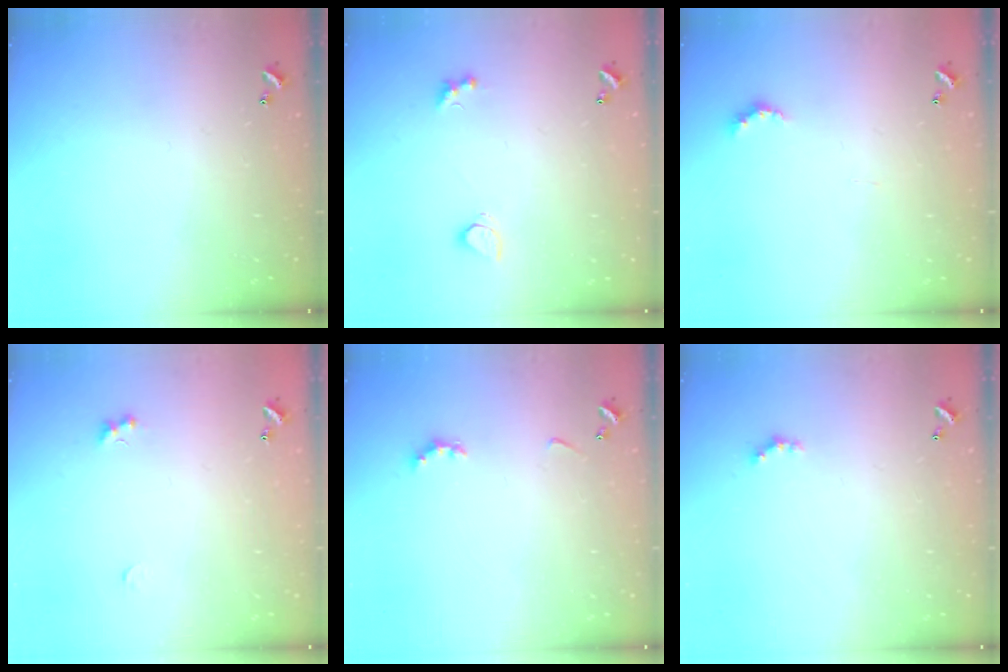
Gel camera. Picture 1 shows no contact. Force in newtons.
{"total": 3.0, "press": 2.7, "slide": 1.1}
{"total": 4.3, "press": 4.3, "slide": 0.7}
{"total": 1.8, "press": 1.7, "slide": 0.4}
{"total": 2.9, "press": 2.8, "slide": 0.6}
{"total": 1.6, "press": 1.6, "slide": 0.4}